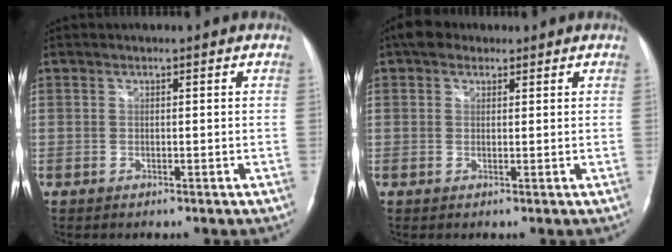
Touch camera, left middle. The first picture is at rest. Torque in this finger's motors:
{"motor_torque": [0.12, -0.07, -0.05, 0.01]}